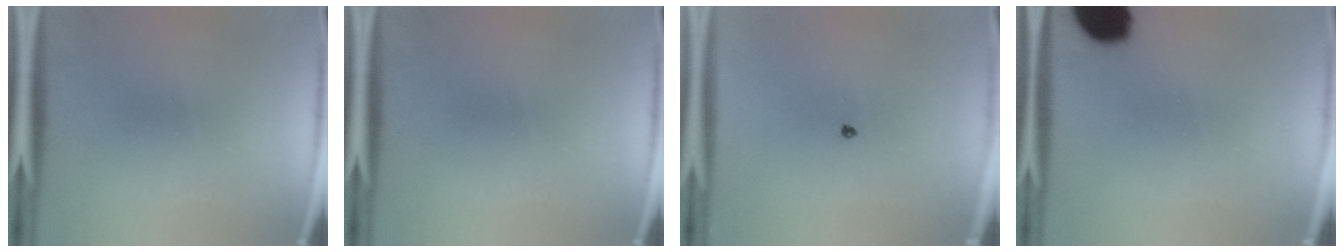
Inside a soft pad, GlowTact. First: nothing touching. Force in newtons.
{"total": 0.0}
{"total": 0.6}
{"total": 13.5}